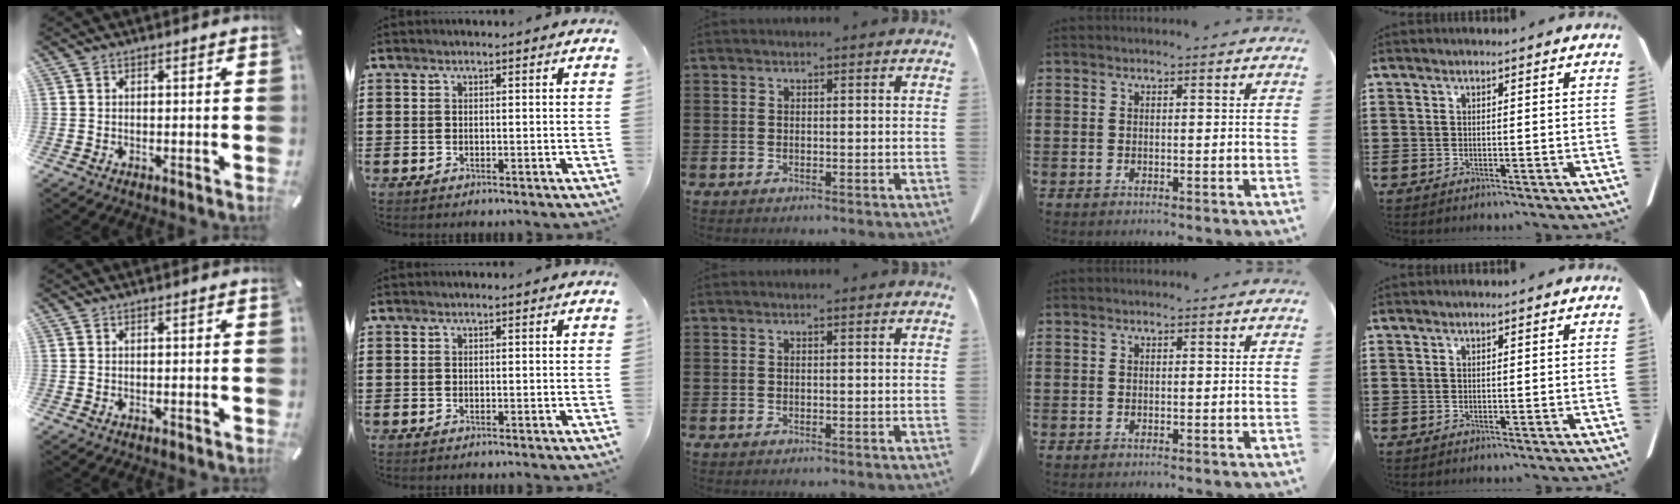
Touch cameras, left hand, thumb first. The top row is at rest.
{}